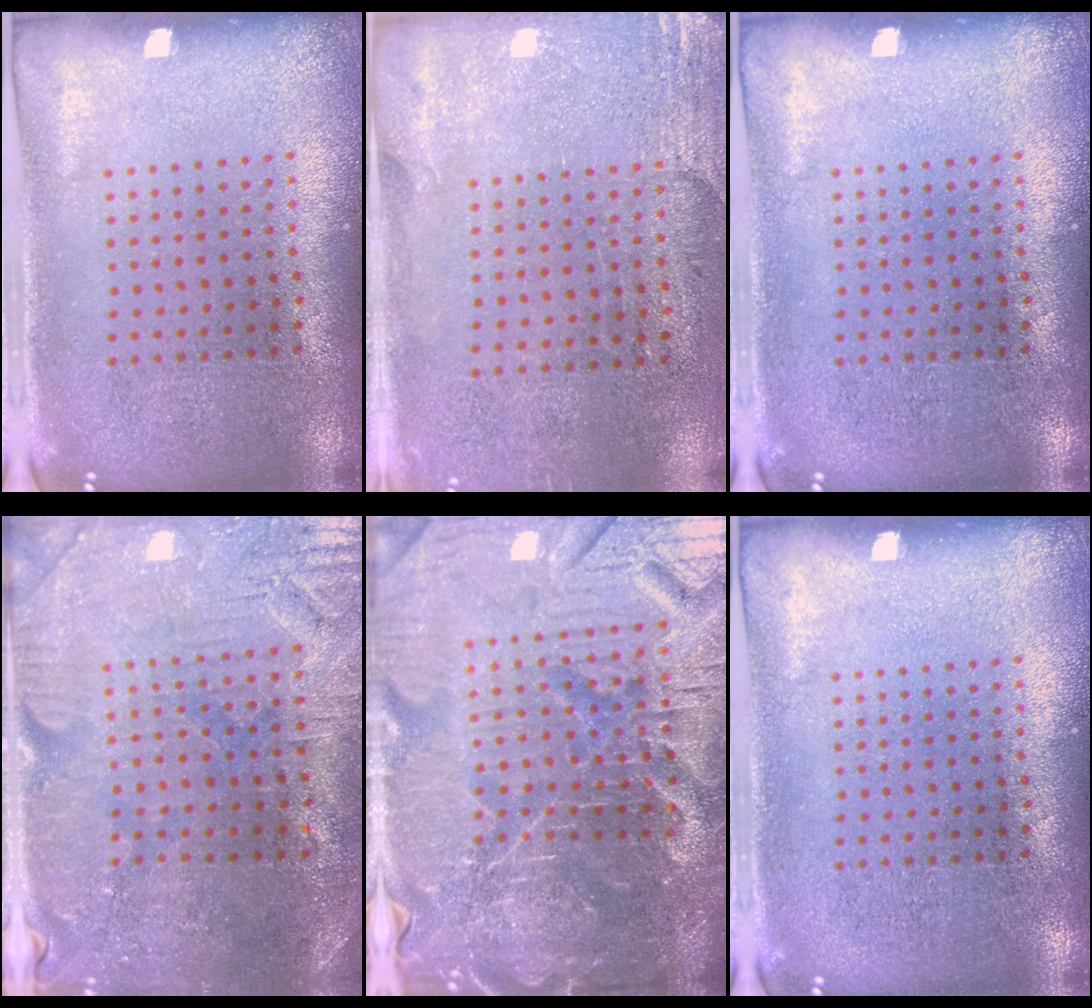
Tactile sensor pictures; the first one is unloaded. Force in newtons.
{"total": 2.7, "press": 2.3, "slide": 1.4}
{"total": 0.0}
{"total": 1.2, "press": 1.1, "slide": 0.4}
{"total": 7.2, "press": 6.4, "slide": 3.2}
{"total": 0.0}